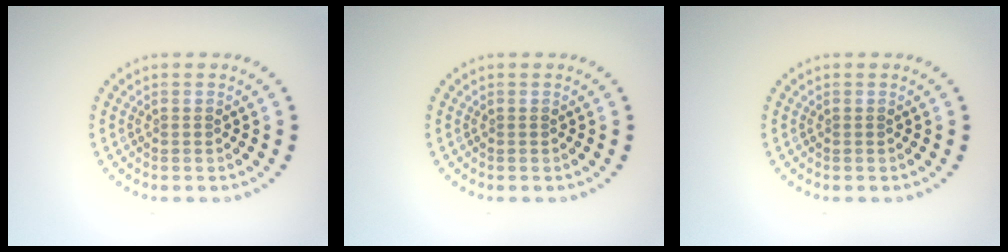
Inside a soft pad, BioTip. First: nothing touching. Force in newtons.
{"total": 0.0}
{"total": 0.0}